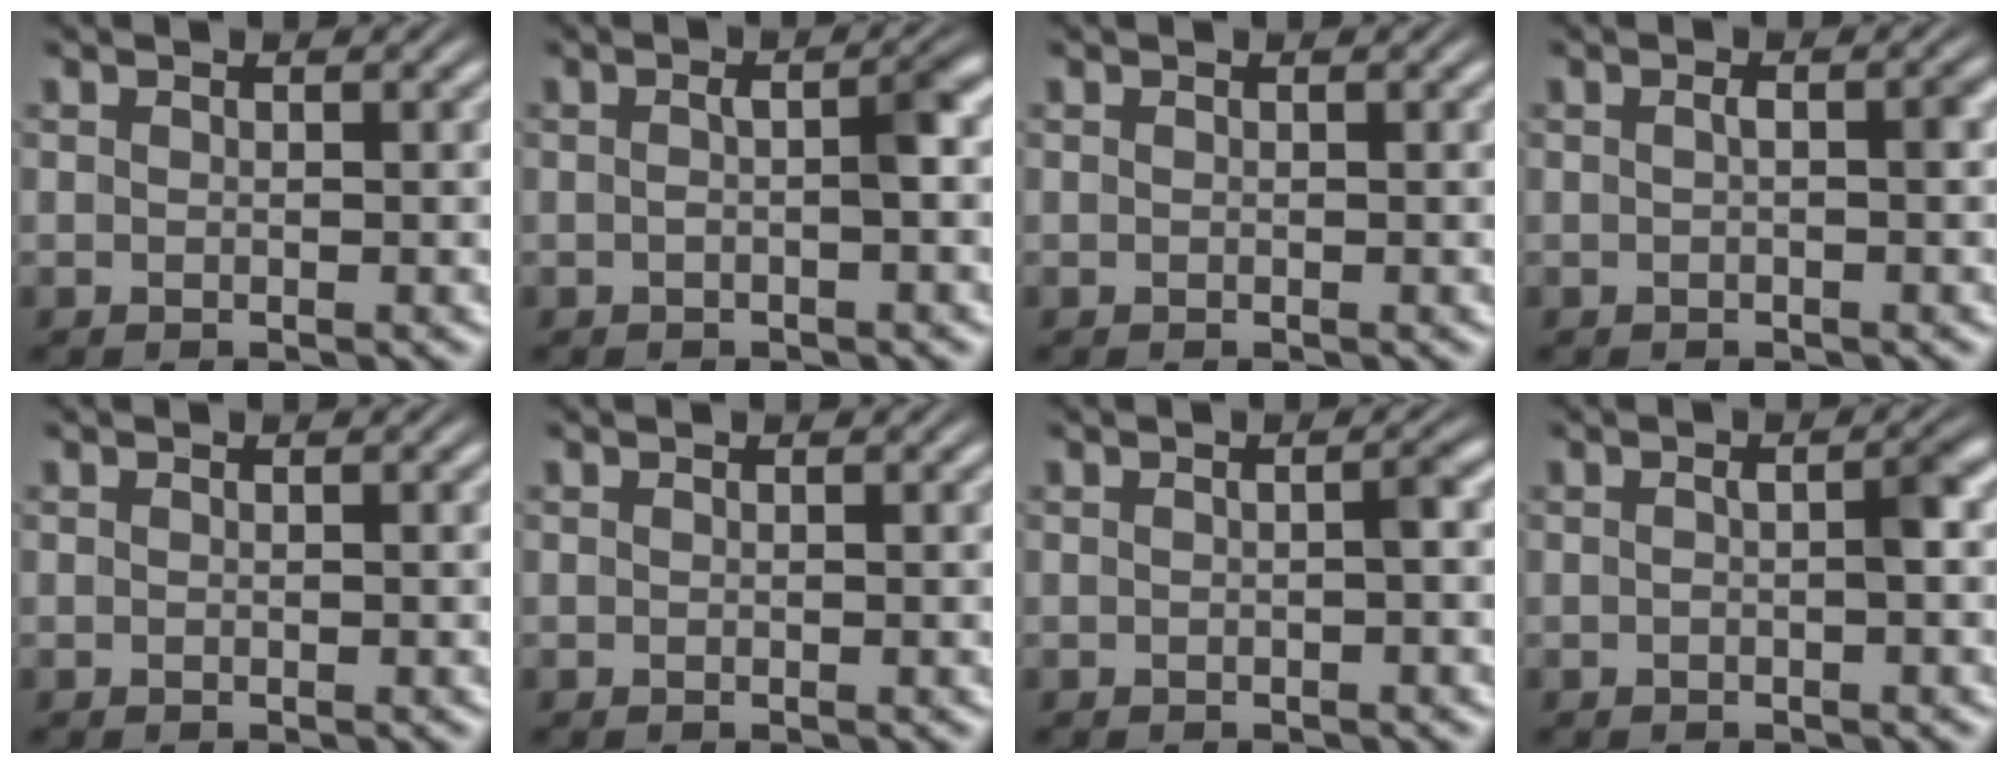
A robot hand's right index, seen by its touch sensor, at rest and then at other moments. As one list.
[{"total": 2.2, "force": [-0.5, 0.3, 2.2], "torque": [-0.029, 0.003, -0.008]}, {"total": 0.0}, {"total": 1.0, "force": [-0.3, 0.1, 1.0], "torque": [-0.012, 0.003, -0.005]}, {"total": 0.0}, {"total": 0.0}, {"total": 1.0, "force": [-0.3, 0.1, 1.0], "torque": [-0.011, 0.006, -0.007]}, {"total": 1.7, "force": [-0.3, 0.2, 1.6], "torque": [-0.022, 0.003, -0.005]}]